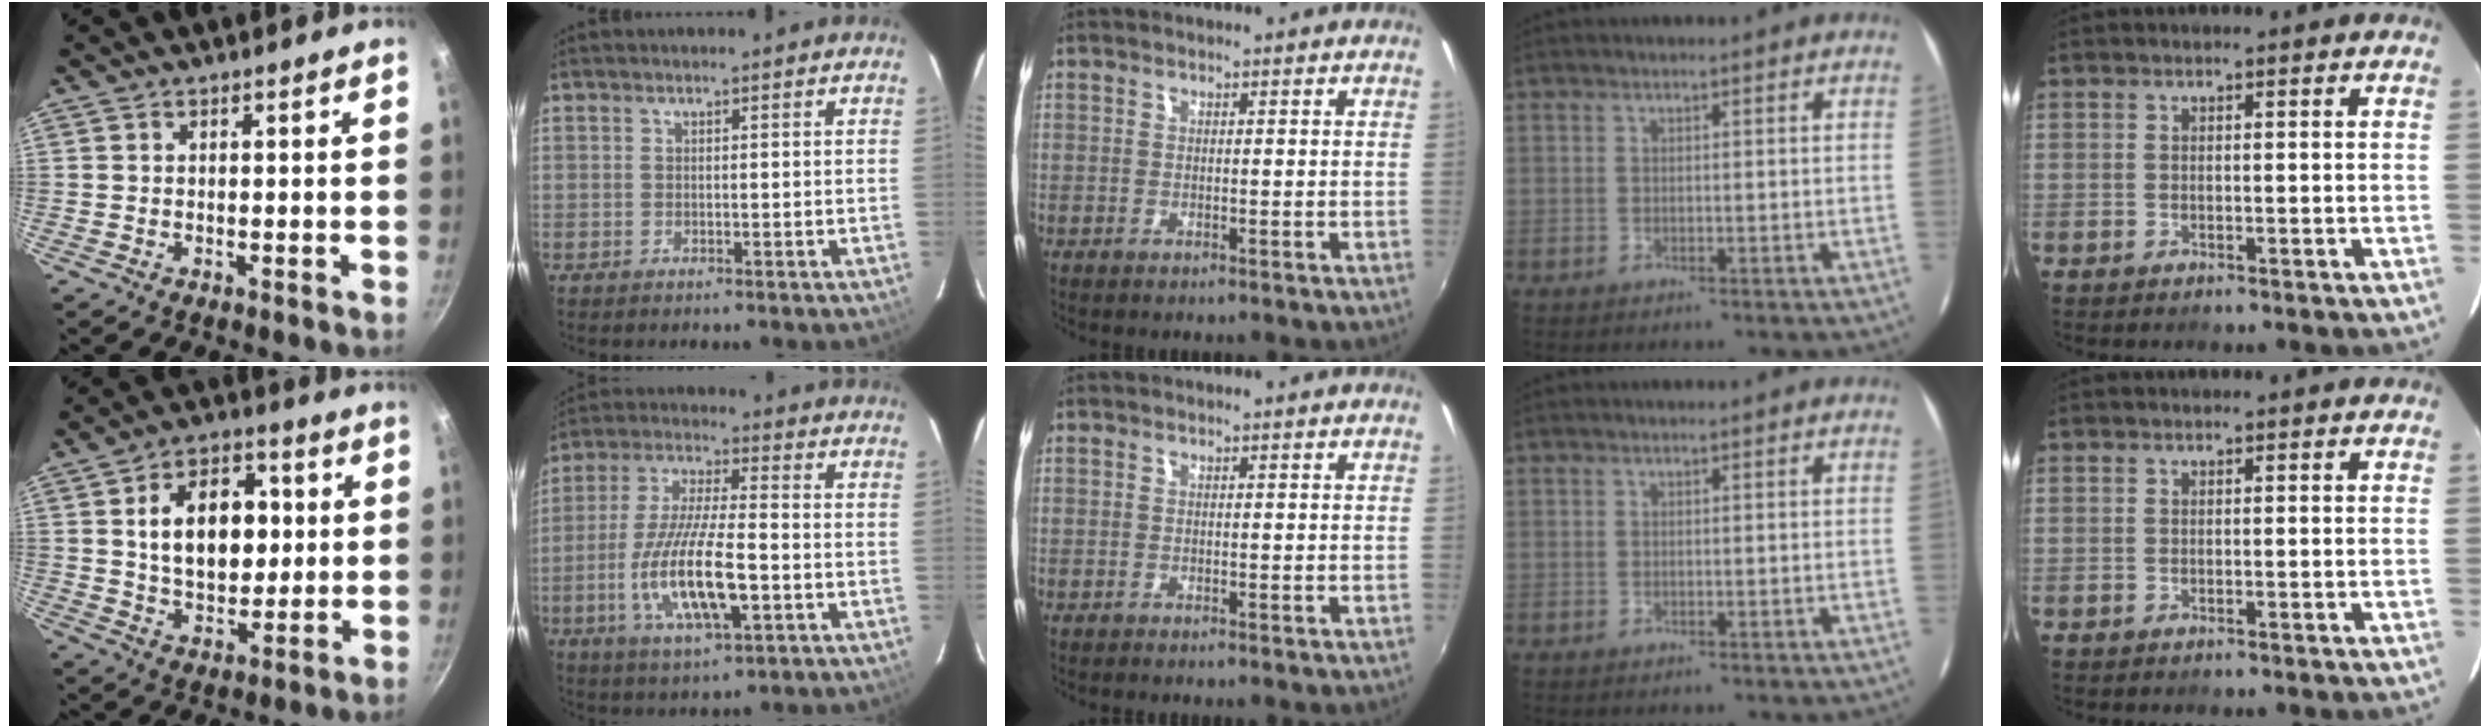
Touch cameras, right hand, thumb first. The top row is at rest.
{"thumb": {"total": 15.6, "force": [2.3, 10.4, 11.4], "torque": [-0.138, 0.003, 0.036]}, "index": {"total": 15.3, "force": [-4.4, 3.8, 14.1], "torque": [-0.290, -0.014, -0.080]}}